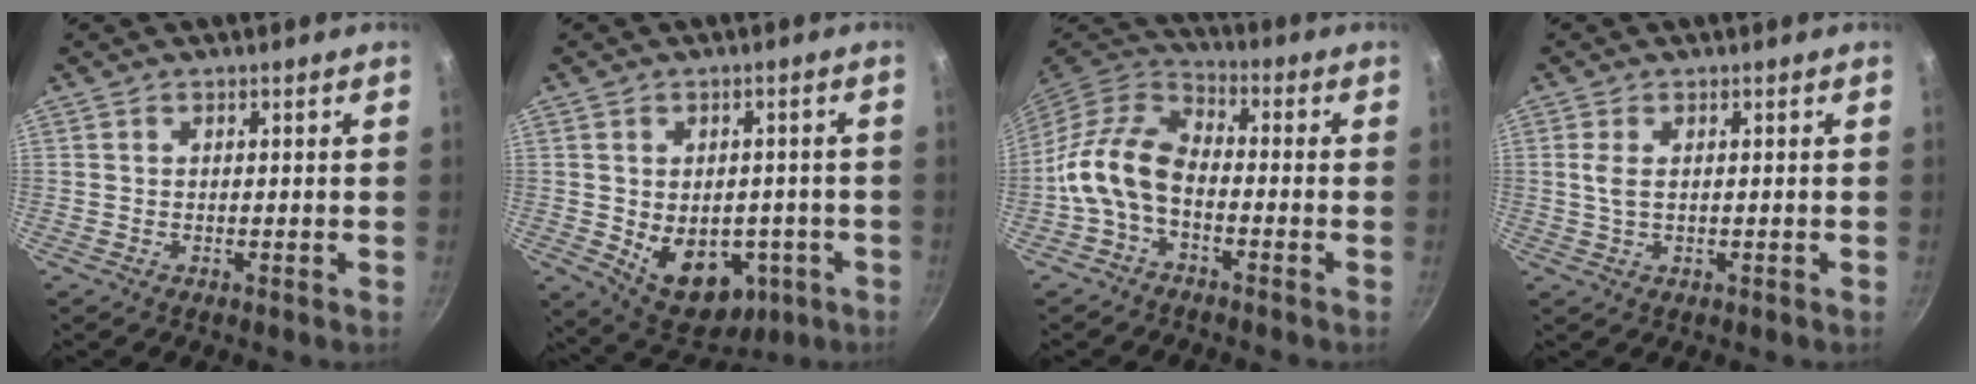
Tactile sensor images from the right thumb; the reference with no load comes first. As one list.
[{"total": 13.0, "force": [-3.2, 9.1, 8.8], "torque": [-0.087, -0.001, -0.019]}, {"total": 11.3, "force": [-3.1, 6.7, 8.6], "torque": [-0.158, 0.046, -0.075]}, {"total": 2.6, "force": [0.2, 1.2, 2.3], "torque": [-0.049, 0.001, 0.005]}]